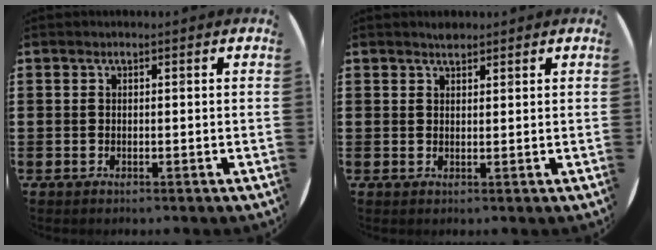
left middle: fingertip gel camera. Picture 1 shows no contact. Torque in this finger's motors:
{"motor_torque": [0.33, -0.32, 0.00, 0.01]}